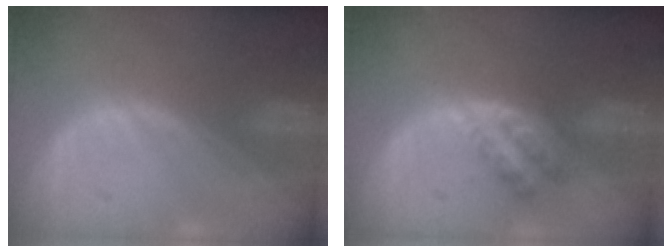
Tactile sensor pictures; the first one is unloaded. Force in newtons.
{"total": 5.4, "press": 5.0, "slide": 2.2}